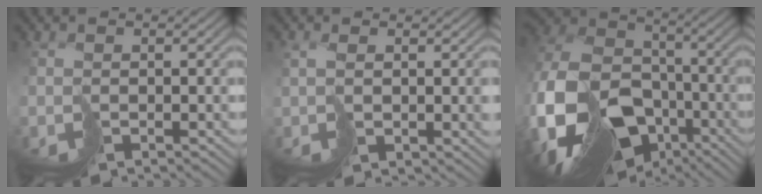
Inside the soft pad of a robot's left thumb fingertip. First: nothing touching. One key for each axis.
{"total": 2.9, "fx": 1.1, "fy": 1.4, "fz": 2.4, "tx": -0.046, "ty": -0.005, "tz": 0.032}
{"total": 18.9, "fx": -8.0, "fy": 13.0, "fz": 11.1, "tx": -0.281, "ty": -0.040, "tz": -0.109}